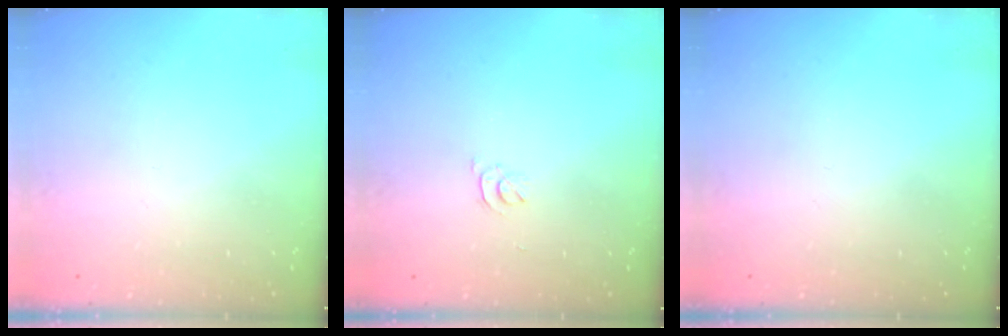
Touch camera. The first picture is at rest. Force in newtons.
{"total": 2.9, "press": 2.9, "slide": 0.5}
{"total": 0.0}